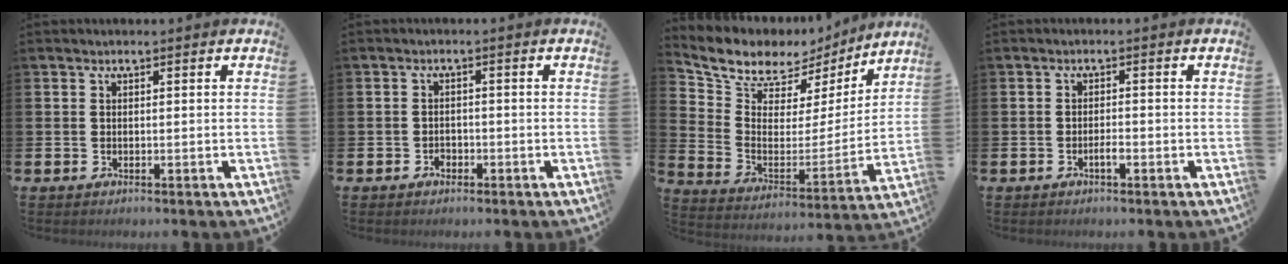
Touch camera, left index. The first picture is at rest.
{"total": 1.4, "force": [-0.8, 1.1, 0.3], "torque": [-0.007, 0.001, -0.018]}
{"total": 8.2, "force": [7.3, 3.7, 0.7], "torque": [-0.059, -0.059, 0.127]}
{"total": 1.4, "force": [-0.9, 0.3, 1.0], "torque": [-0.014, -0.003, -0.018]}